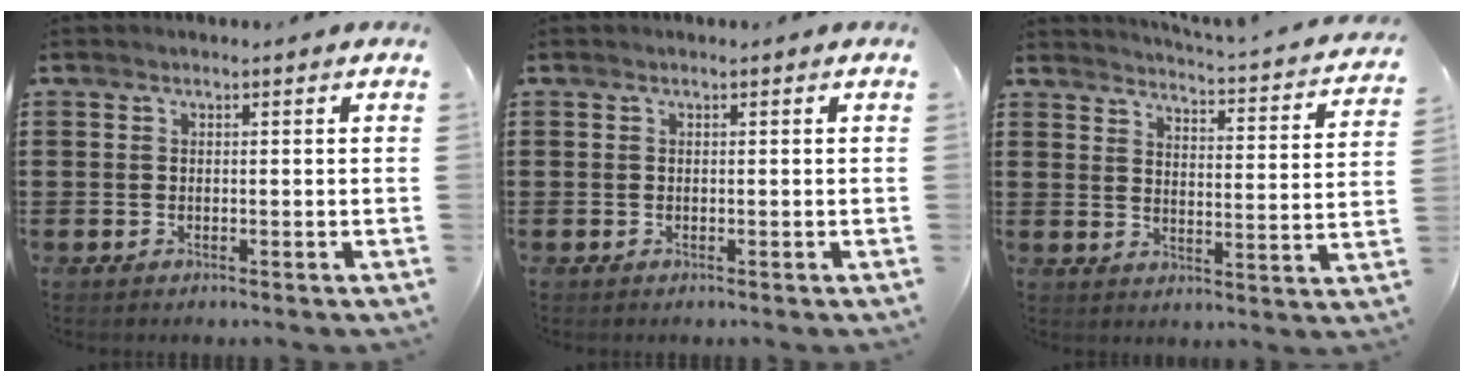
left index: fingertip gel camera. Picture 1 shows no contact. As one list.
[{"total": 0.0}, {"total": 2.7, "force": [2.6, -0.5, 0.5], "torque": [-0.024, -0.037, 0.033]}]